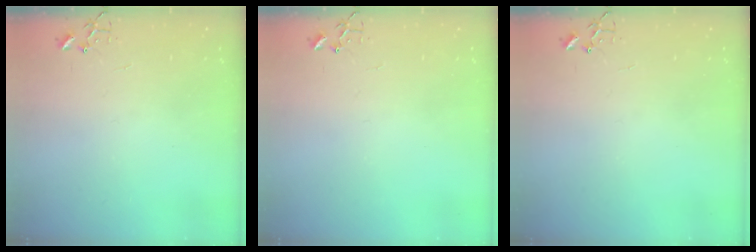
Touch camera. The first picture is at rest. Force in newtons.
{"total": 0.0}
{"total": 0.0}